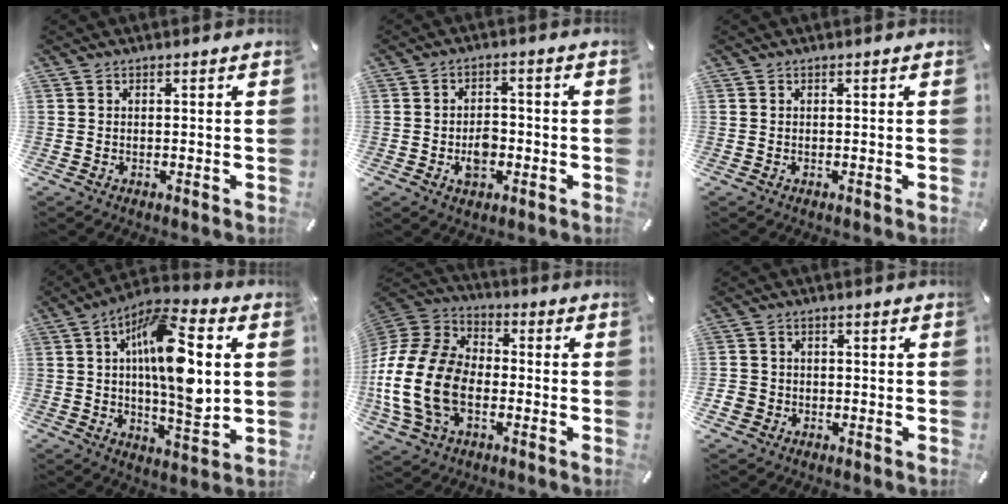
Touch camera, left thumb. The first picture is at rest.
{"total": 5.4, "force": [-1.6, 3.6, 3.7], "torque": [-0.063, 0.007, -0.030]}
{"total": 0.0}
{"total": 17.9, "force": [3.1, 7.1, 16.2], "torque": [-0.283, -0.006, 0.047]}
{"total": 20.0, "force": [-4.8, 14.5, 12.8], "torque": [-0.289, 0.027, -0.085]}
{"total": 3.6, "force": [-1.3, 3.2, 0.8], "torque": [-0.012, 0.007, -0.024]}